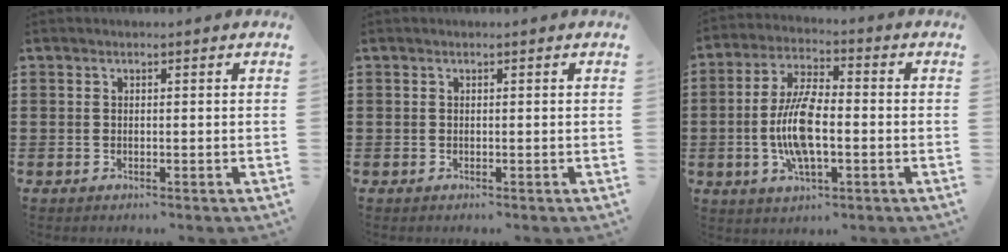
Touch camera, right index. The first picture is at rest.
{"total": 0.0}
{"total": 10.0, "force": [-1.7, 3.7, 9.1], "torque": [-0.204, -0.009, -0.037]}